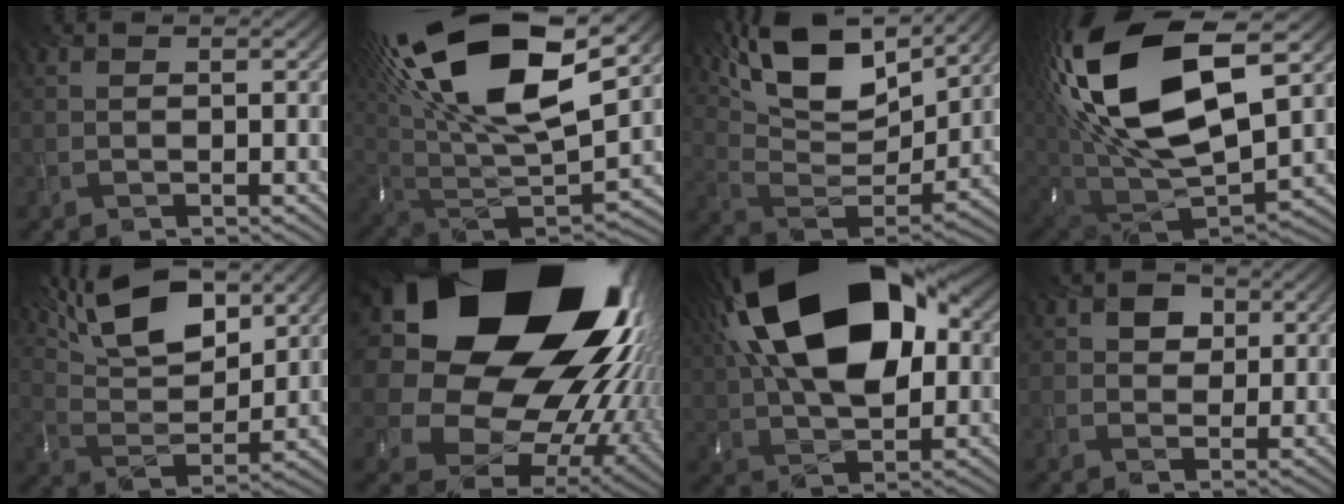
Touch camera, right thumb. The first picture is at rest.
{"total": 20.6, "force": [9.9, 9.2, 15.6], "torque": [-0.338, 0.020, 0.184]}
{"total": 14.4, "force": [9.9, 5.5, 8.9], "torque": [-0.182, 0.001, 0.172]}
{"total": 19.8, "force": [7.4, 10.5, 15.0], "torque": [-0.350, 0.009, 0.149]}
{"total": 14.2, "force": [9.3, 5.5, 9.3], "torque": [-0.181, 0.020, 0.147]}
{"total": 25.1, "force": [9.4, 18.8, 13.7], "torque": [-0.282, -0.023, 0.148]}
{"total": 20.4, "force": [6.2, 11.4, 15.7], "torque": [-0.285, 0.054, 0.082]}
{"total": 2.8, "force": [1.0, 2.3, 1.2], "torque": [-0.024, 0.004, 0.013]}